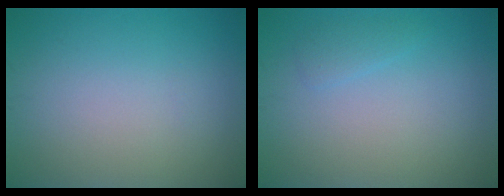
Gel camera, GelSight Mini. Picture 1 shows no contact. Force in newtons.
{"total": 1.0, "press": 1.0, "slide": 0.1}